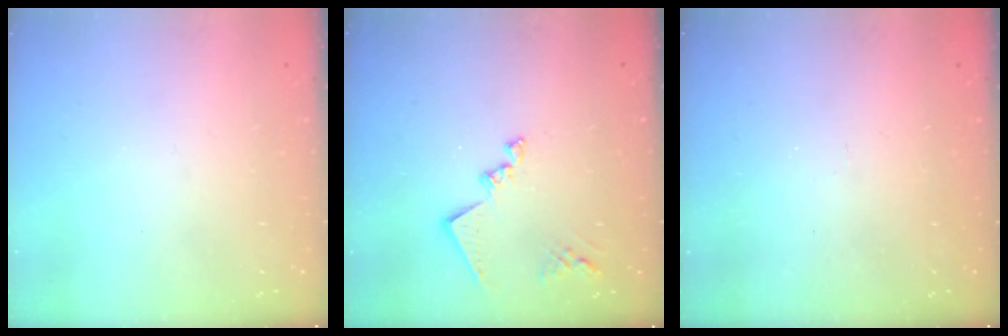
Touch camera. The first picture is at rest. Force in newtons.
{"total": 13.3, "press": 13.2, "slide": 1.1}
{"total": 5.6, "press": 5.6, "slide": 0.5}